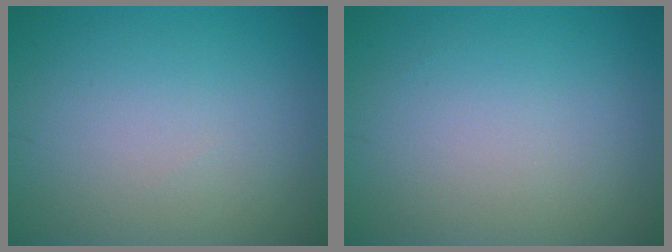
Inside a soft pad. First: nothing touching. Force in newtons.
{"total": 0.0}